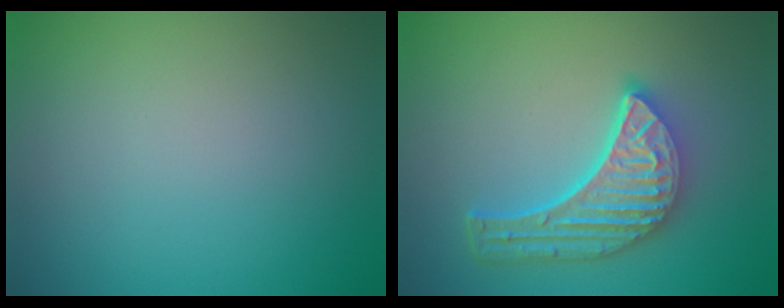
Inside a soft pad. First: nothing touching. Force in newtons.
{"total": 5.7, "press": 4.4, "slide": 3.5}